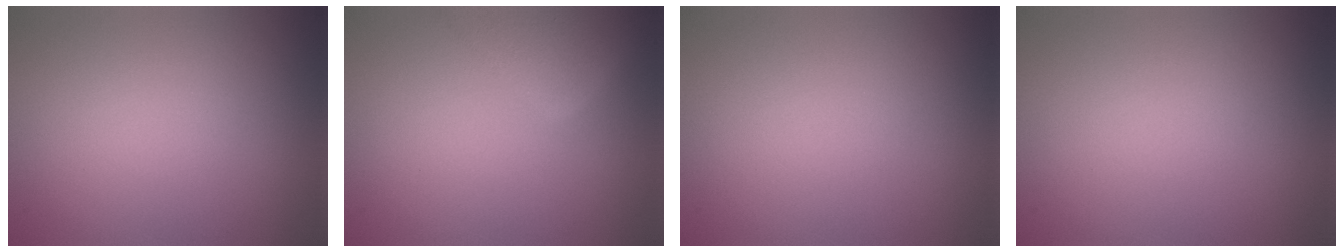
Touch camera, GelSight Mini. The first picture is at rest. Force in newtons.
{"total": 4.1, "press": 4.1, "slide": 0.1}
{"total": 0.0}
{"total": 0.0}